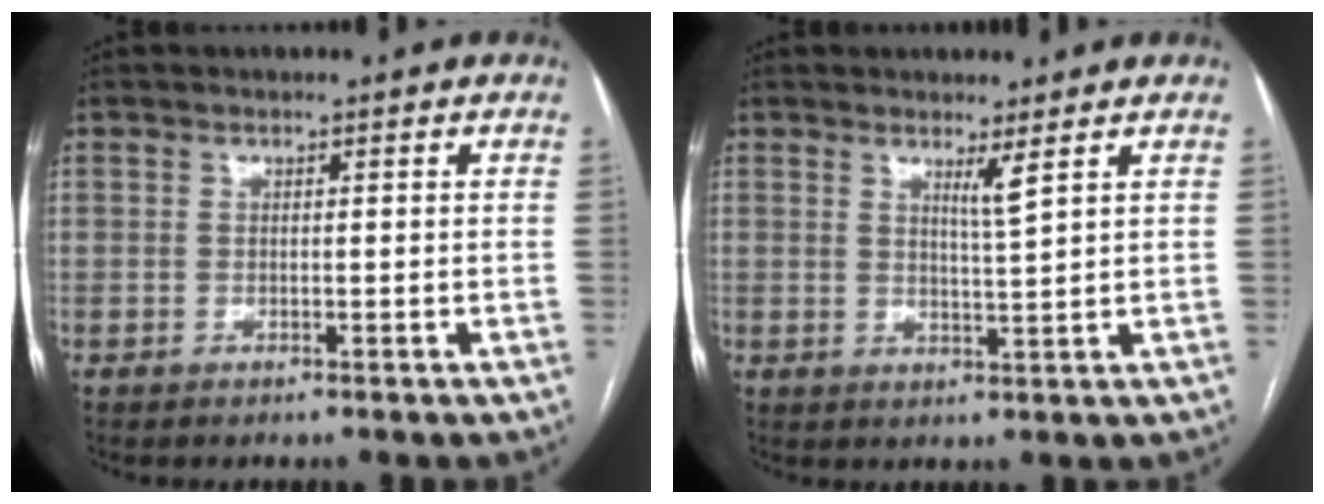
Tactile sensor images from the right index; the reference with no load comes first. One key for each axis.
{"total": 2.6, "fx": 1.7, "fy": -0.6, "fz": 1.9, "tx": -0.035, "ty": -0.016, "tz": 0.032}